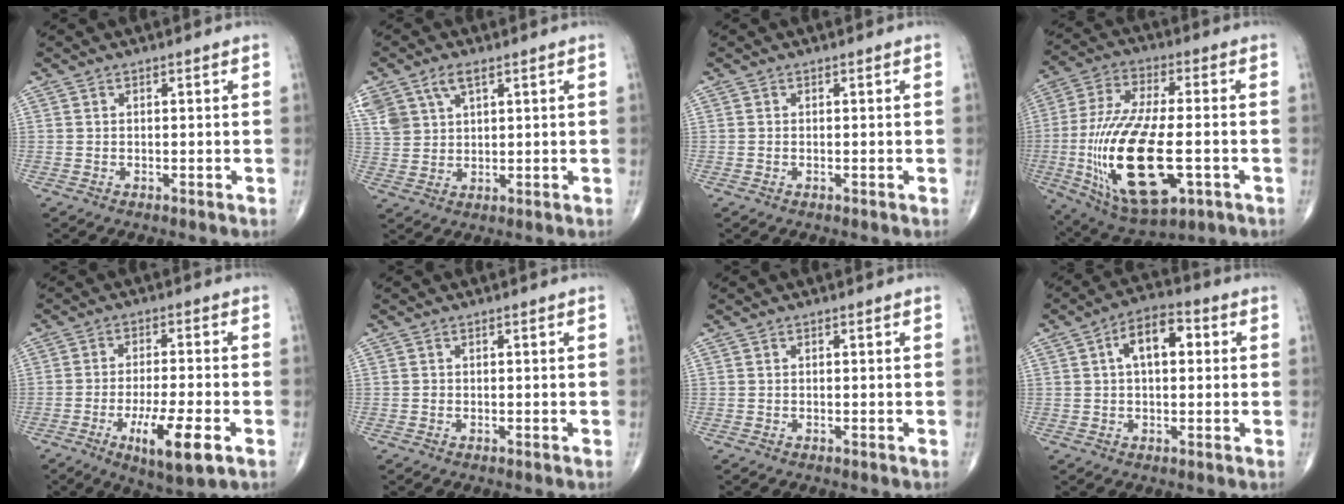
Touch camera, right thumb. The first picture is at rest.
{"total": 7.8, "force": [4.3, 4.4, 4.8], "torque": [-0.095, -0.004, 0.093]}
{"total": 0.0}
{"total": 23.6, "force": [-5.0, 10.0, 20.8], "torque": [-0.441, -0.002, -0.067]}
{"total": 10.9, "force": [-4.4, 2.5, 9.6], "torque": [-0.168, -0.001, -0.068]}
{"total": 0.0}
{"total": 0.0}
{"total": 8.7, "force": [1.9, 4.6, 7.1], "torque": [-0.105, 0.021, 0.023]}